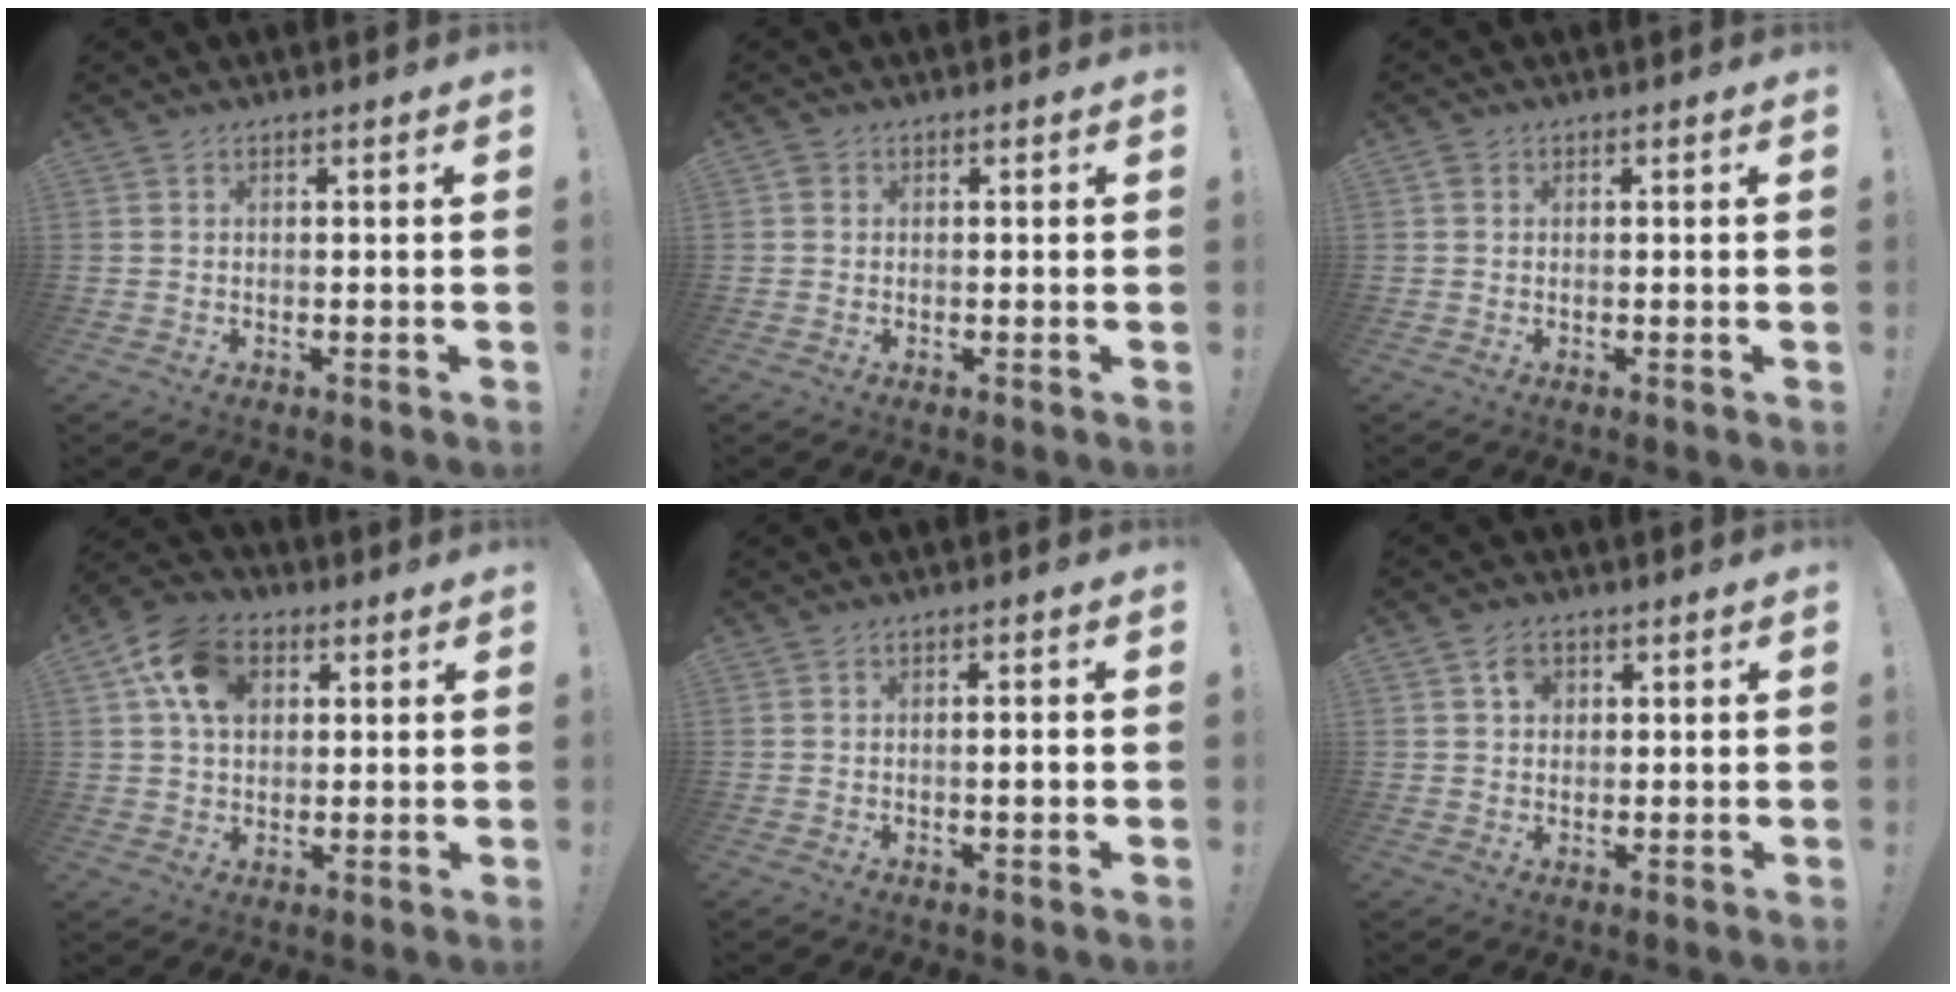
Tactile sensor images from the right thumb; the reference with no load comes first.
{"total": 0.8, "force": [0.1, 0.7, 0.4], "torque": [-0.005, 0.002, 0.001]}
{"total": 0.7, "force": [0.2, 0.6, 0.4], "torque": [-0.013, 0.005, 0.004]}
{"total": 12.6, "force": [4.6, 9.4, 7.0], "torque": [-0.117, -0.001, 0.093]}
{"total": 2.3, "force": [-0.5, -0.1, 2.3], "torque": [-0.039, 0.000, -0.011]}
{"total": 3.5, "force": [1.4, 2.8, 1.5], "torque": [-0.013, -0.003, 0.021]}